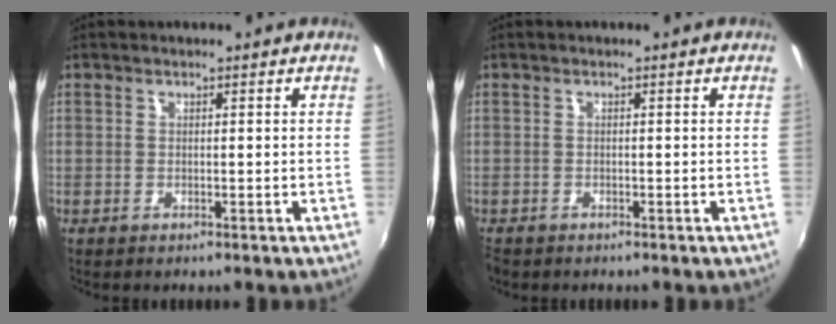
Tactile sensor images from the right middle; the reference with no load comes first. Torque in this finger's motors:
{"motor_torque": [0.20, -0.22, 0.04, 0.02]}